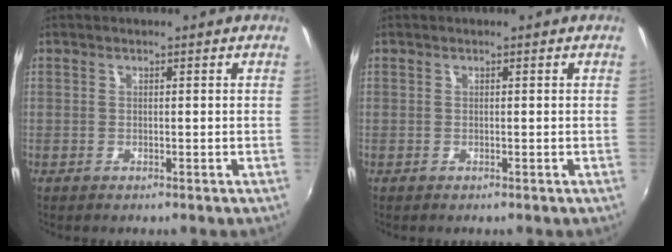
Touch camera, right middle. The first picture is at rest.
{"total": 0.0}